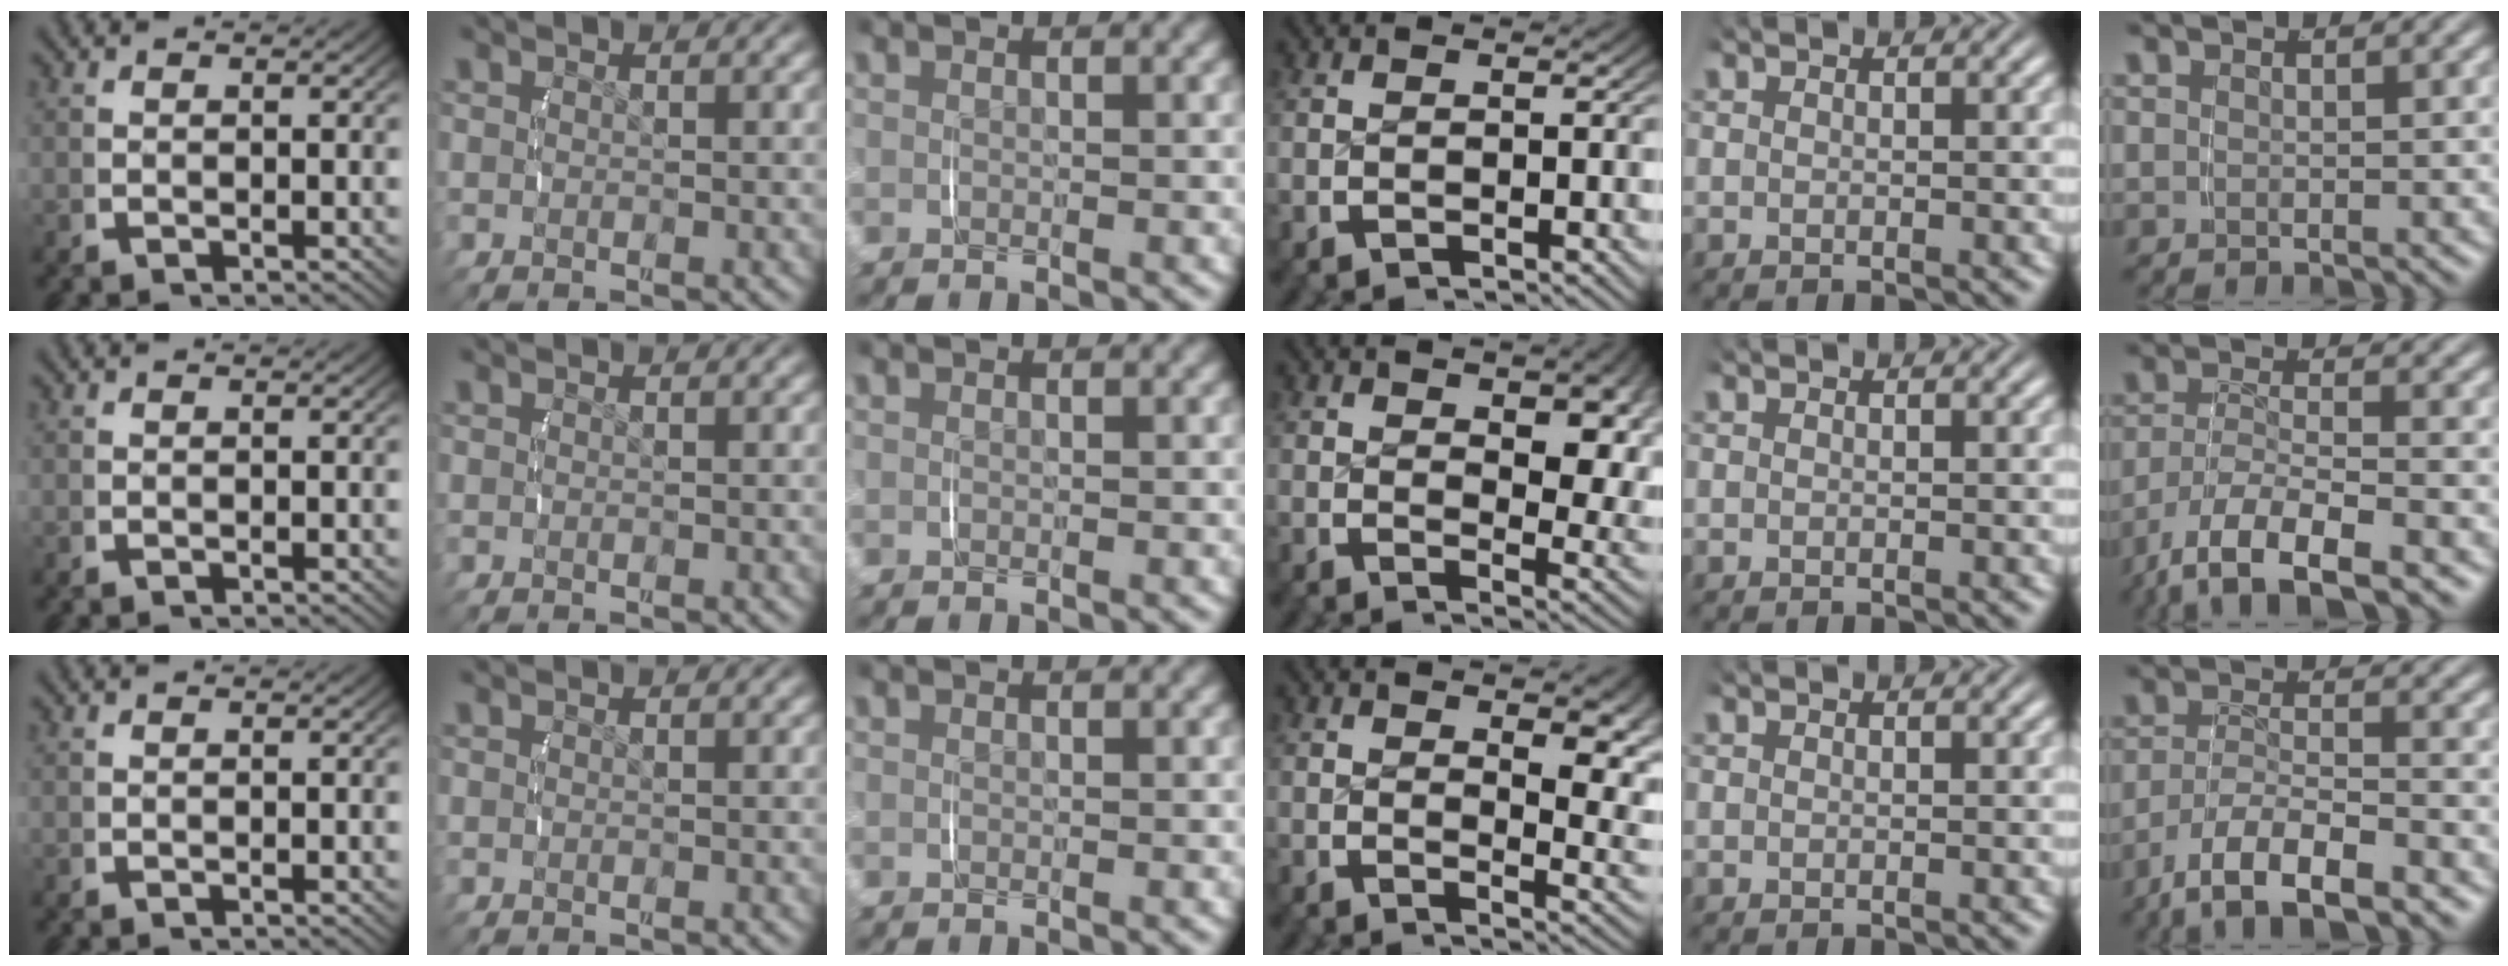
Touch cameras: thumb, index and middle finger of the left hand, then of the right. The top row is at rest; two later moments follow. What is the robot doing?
{"motion": "lift_and_place", "object": "jewelry box"}